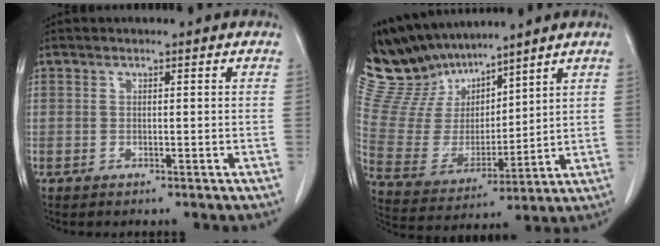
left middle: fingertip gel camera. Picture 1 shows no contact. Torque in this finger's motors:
{"motor_torque": [1.03, -1.11, 0.00, -0.08]}